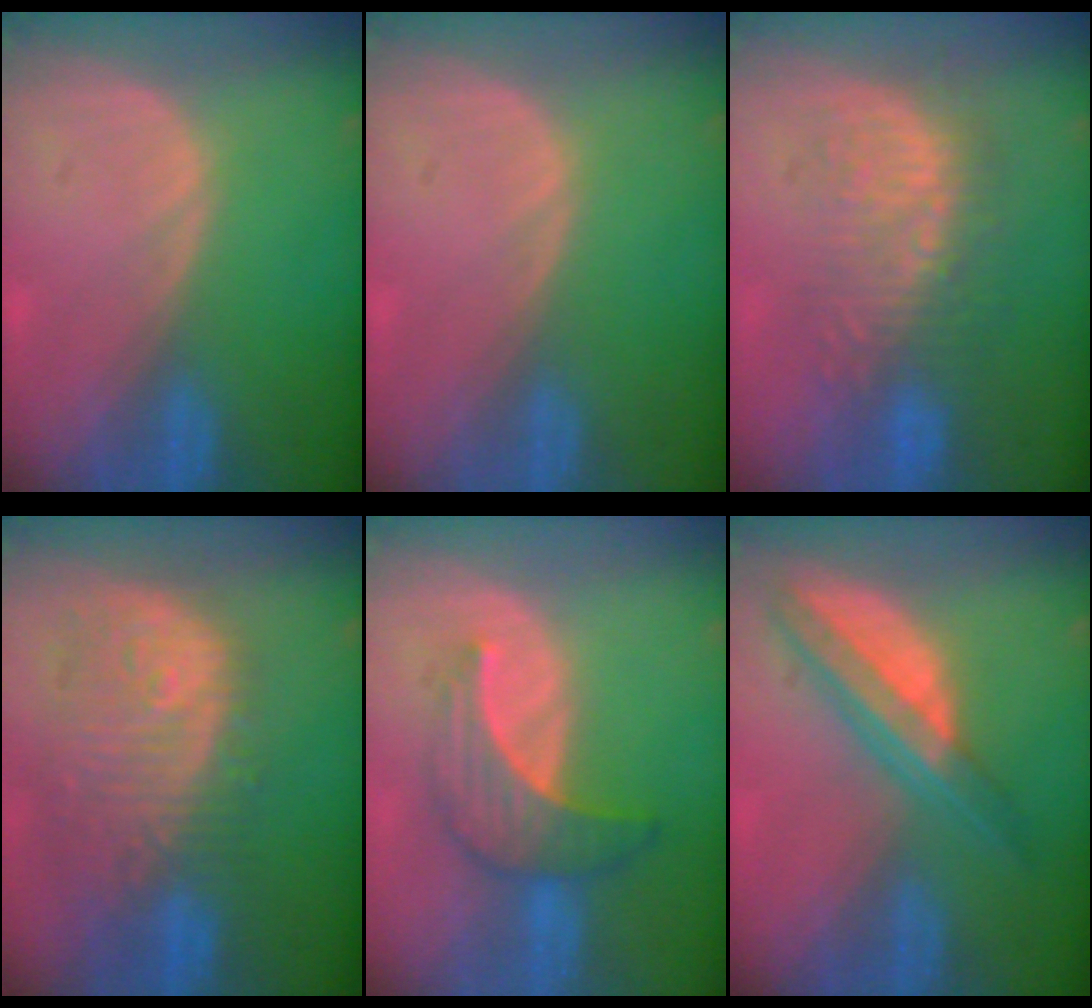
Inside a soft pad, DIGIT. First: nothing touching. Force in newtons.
{"total": 0.0}
{"total": 8.7, "press": 8.6, "slide": 1.6}
{"total": 12.0, "press": 10.8, "slide": 5.3}
{"total": 7.0, "press": 6.6, "slide": 2.3}
{"total": 7.5, "press": 6.3, "slide": 4.0}